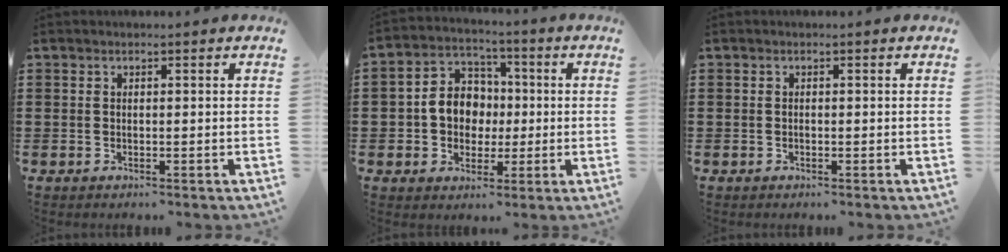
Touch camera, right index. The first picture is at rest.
{"total": 6.9, "force": [-0.4, 6.2, 3.0], "torque": [-0.067, 0.019, -0.008]}
{"total": 0.0}